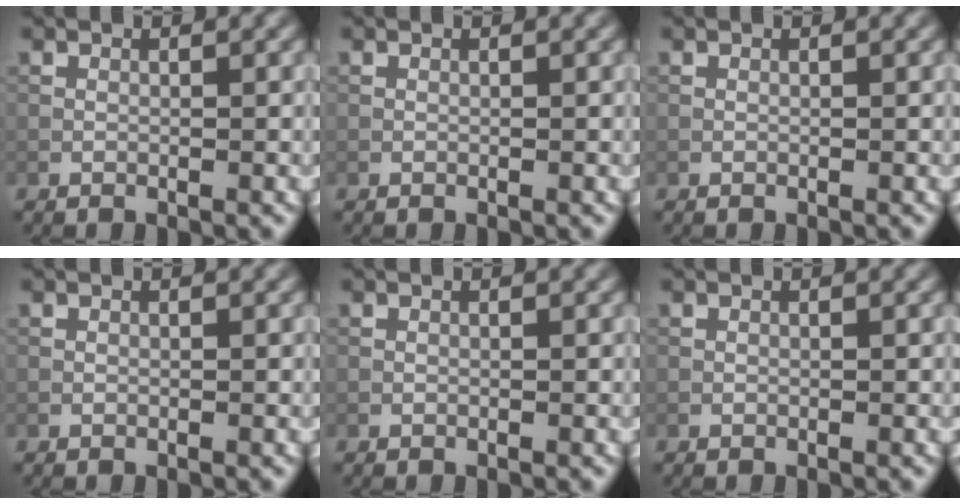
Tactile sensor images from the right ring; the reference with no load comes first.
{"total": 0.0}
{"total": 0.0}
{"total": 0.0}
{"total": 0.0}
{"total": 0.0}